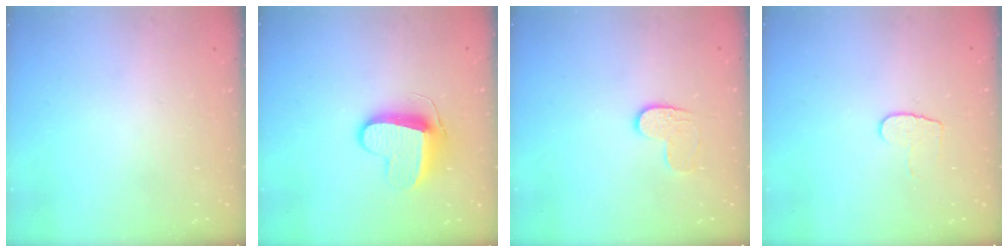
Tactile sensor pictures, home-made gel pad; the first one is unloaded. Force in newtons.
{"total": 10.4, "press": 10.4, "slide": 0.5}
{"total": 5.7, "press": 5.7, "slide": 0.3}
{"total": 6.6, "press": 6.6, "slide": 0.6}